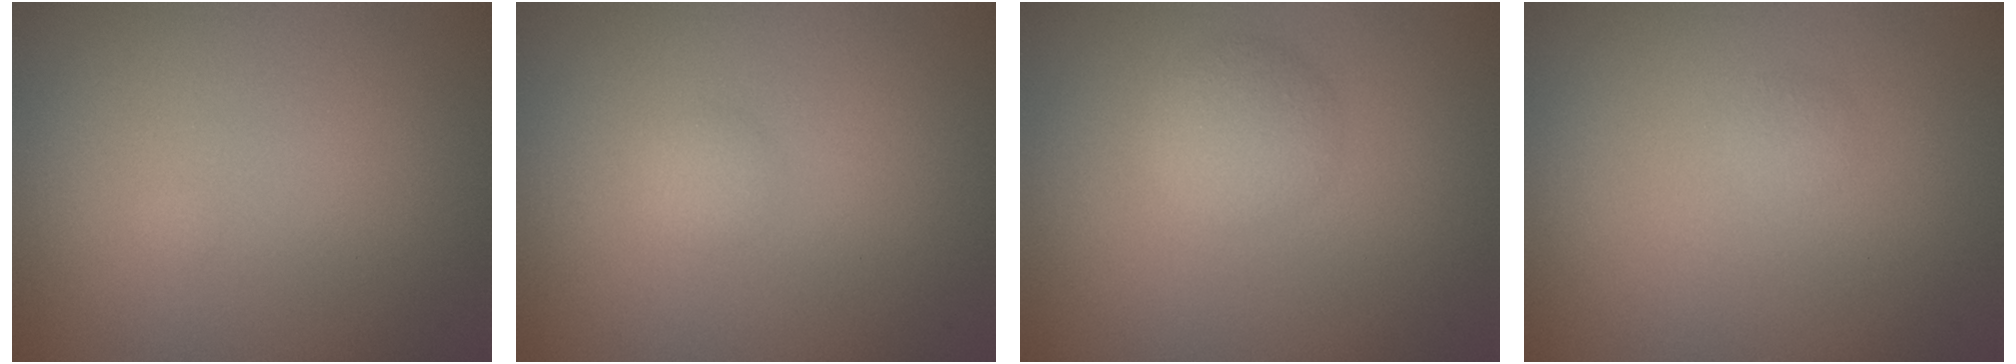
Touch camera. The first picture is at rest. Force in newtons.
{"total": 1.0, "press": 1.0, "slide": 0.1}
{"total": 2.6, "press": 2.6, "slide": 0.1}
{"total": 0.7, "press": 0.7, "slide": 0.0}